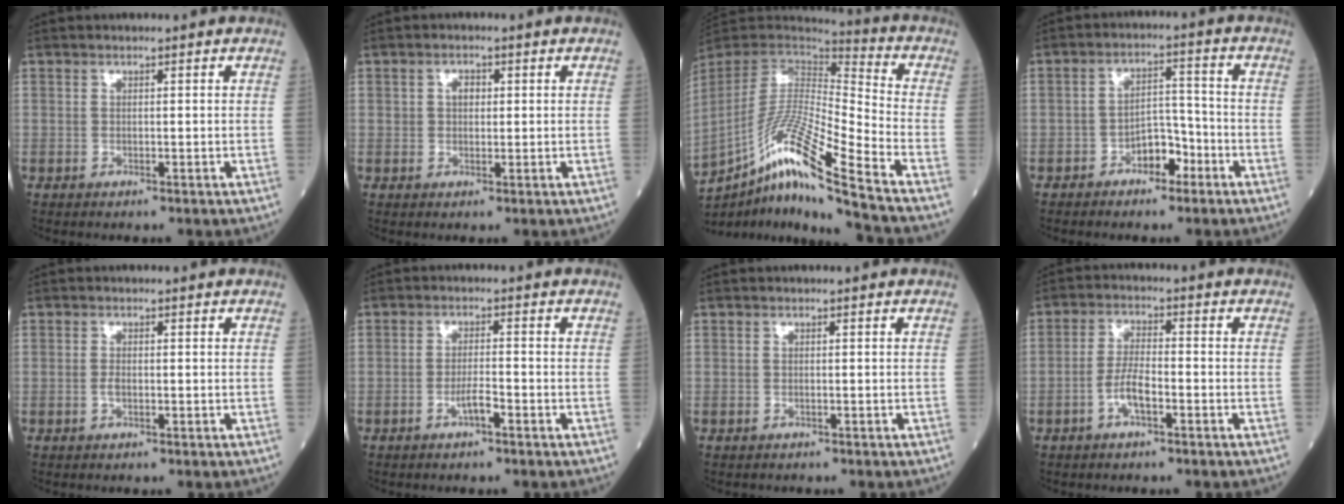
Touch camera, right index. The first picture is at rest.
{"total": 1.9, "force": [0.4, 1.3, 1.3], "torque": [-0.026, 0.007, 0.008]}
{"total": 19.5, "force": [-13.4, -1.0, 14.1], "torque": [-0.303, -0.022, -0.256]}
{"total": 5.0, "force": [-3.0, 2.5, 3.1], "torque": [-0.046, 0.018, -0.052]}
{"total": 1.1, "force": [-0.3, 0.4, 0.9], "torque": [-0.020, 0.001, -0.005]}
{"total": 2.5, "force": [-1.4, 0.2, 2.1], "torque": [-0.036, 0.002, -0.027]}
{"total": 0.7, "force": [-0.6, 0.4, 0.0], "torque": [-0.004, 0.003, -0.011]}
{"total": 4.4, "force": [-2.1, 1.1, 3.8], "torque": [-0.077, 0.008, -0.040]}